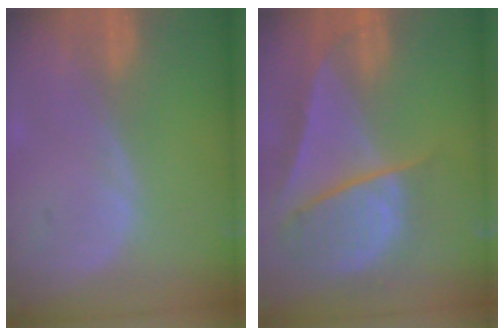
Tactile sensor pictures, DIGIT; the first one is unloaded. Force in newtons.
{"total": 9.4, "press": 8.1, "slide": 4.8}